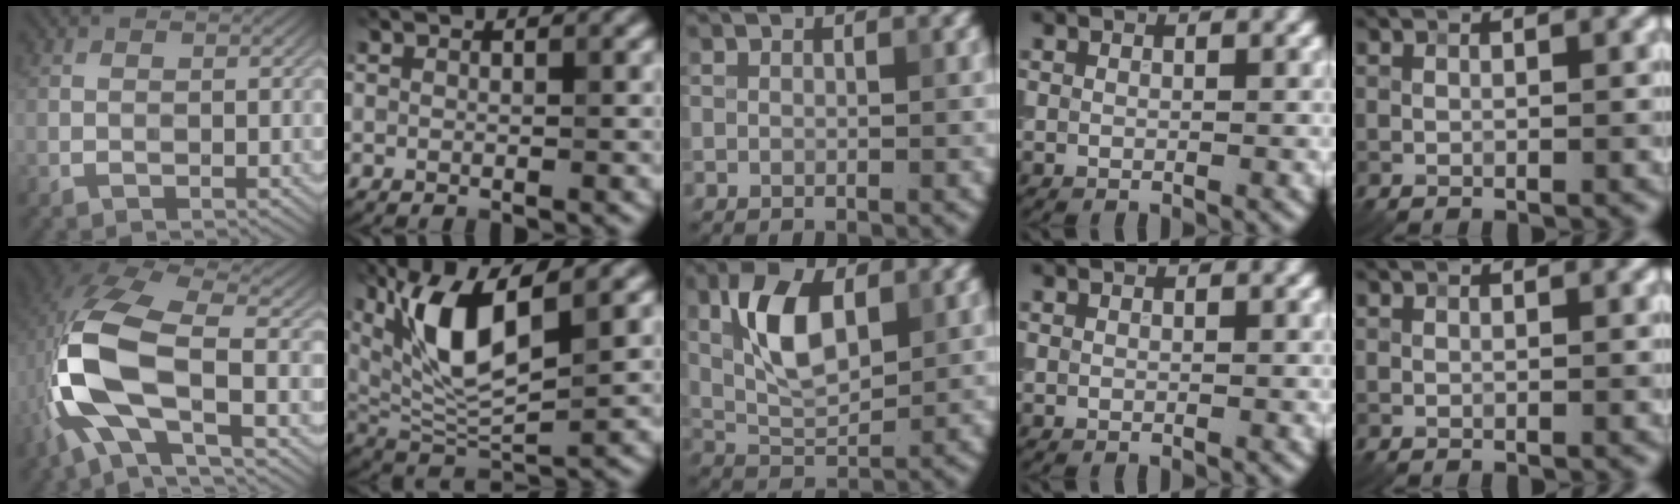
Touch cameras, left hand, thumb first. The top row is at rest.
{"thumb": {"total": 13.2, "force": [-3.4, 5.4, 11.5], "torque": [-0.264, -0.003, -0.076]}, "index": {"total": 8.8, "force": [3.0, 3.0, 7.7], "torque": [-0.158, -0.008, 0.056]}, "middle": {"total": 6.3, "force": [1.8, 3.1, 5.1], "torque": [-0.106, 0.006, 0.035]}}